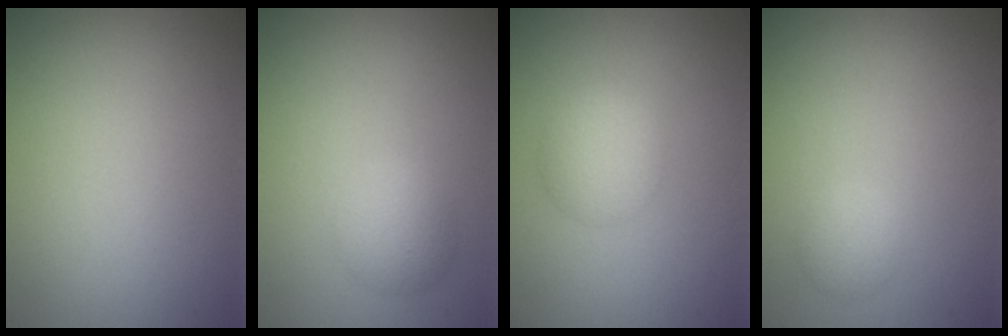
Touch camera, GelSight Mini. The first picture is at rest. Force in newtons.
{"total": 2.6, "press": 2.6, "slide": 0.1}
{"total": 2.9, "press": 2.9, "slide": 0.1}
{"total": 1.5, "press": 1.5, "slide": 0.0}